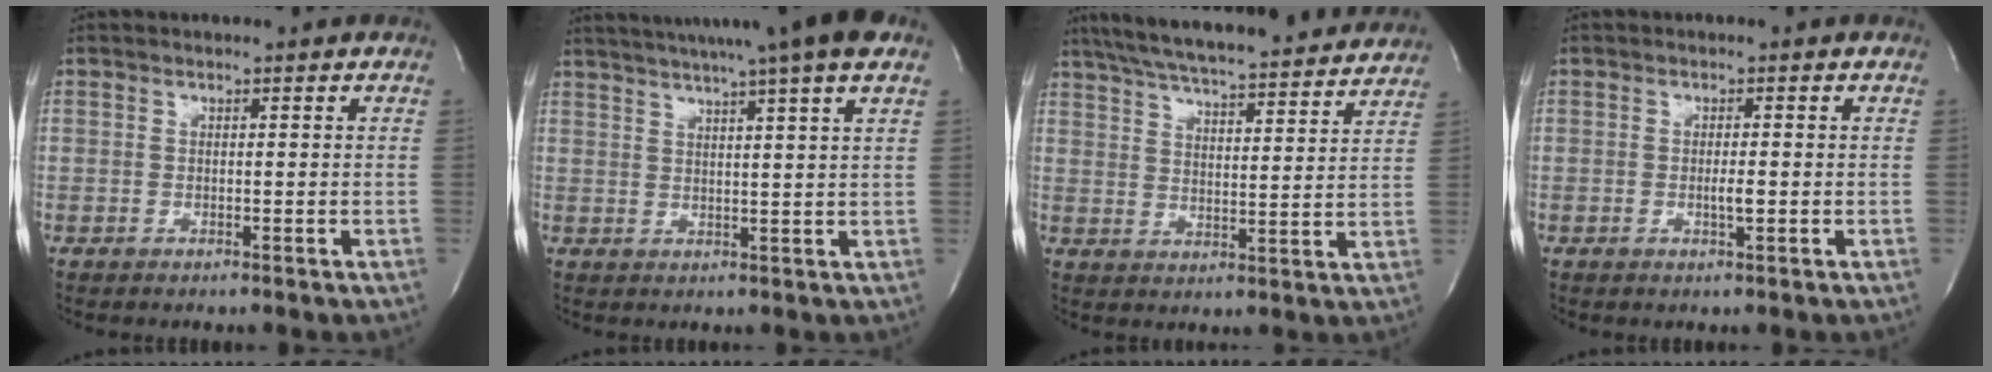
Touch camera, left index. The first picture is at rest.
{"total": 15.5, "force": [12.2, -0.9, 9.5], "torque": [-0.160, 0.014, 0.157]}
{"total": 24.4, "force": [22.0, 2.8, 10.3], "torque": [-0.175, 0.005, 0.295]}
{"total": 1.5, "force": [-0.4, 0.2, 1.4], "torque": [-0.028, -0.002, -0.008]}